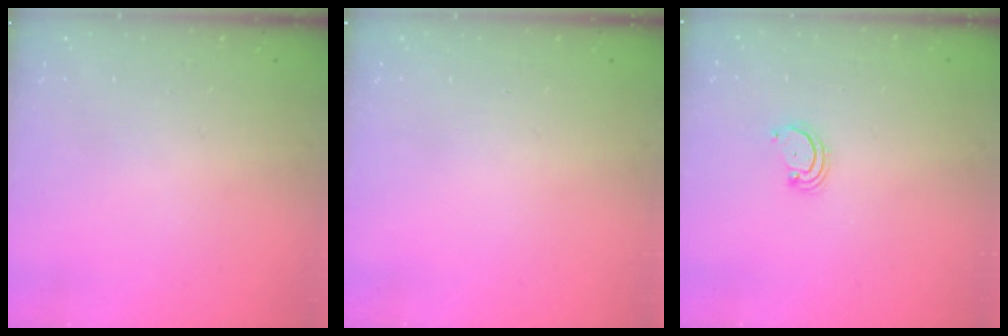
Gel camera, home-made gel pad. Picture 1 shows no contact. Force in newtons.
{"total": 0.0}
{"total": 2.5, "press": 2.5, "slide": 0.3}